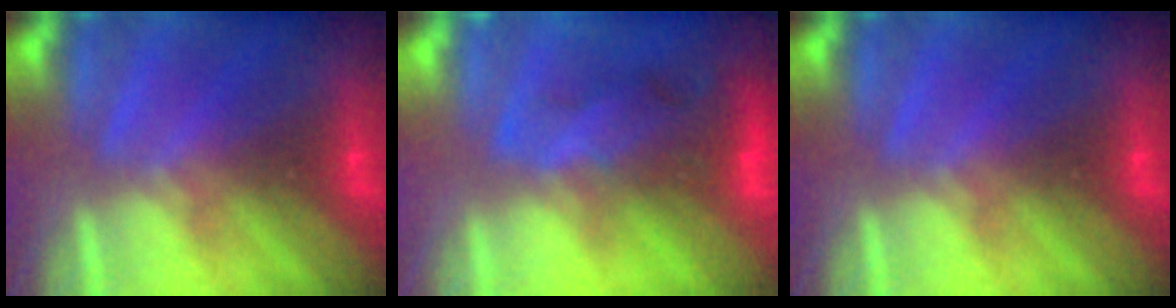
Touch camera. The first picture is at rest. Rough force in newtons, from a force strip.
{"total": 7.8}
{"total": 0.0}